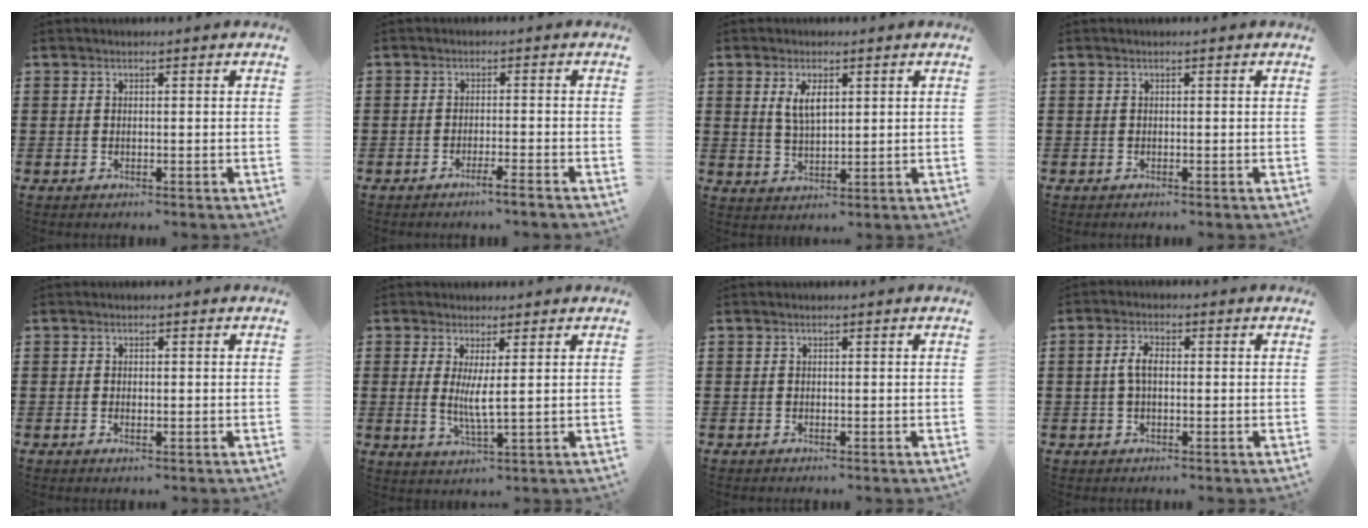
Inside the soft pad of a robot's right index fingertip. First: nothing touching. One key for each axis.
{"total": 2.3, "fx": -1.9, "fy": -0.3, "fz": 1.2, "tx": -0.021, "ty": -0.001, "tz": -0.035}
{"total": 4.2, "fx": 1.6, "fy": 1.8, "fz": 3.5, "tx": -0.074, "ty": 0.005, "tz": 0.027}
{"total": 0.0}
{"total": 0.8, "fx": -0.1, "fy": 0.4, "fz": 0.7, "tx": -0.016, "ty": -0.001, "tz": -0.001}
{"total": 4.2, "fx": 0.9, "fy": 0.3, "fz": 4.1, "tx": -0.078, "ty": -0.006, "tz": 0.015}
{"total": 0.0}
{"total": 3.5, "fx": 0.0, "fy": 1.8, "fz": 3.1, "tx": -0.069, "ty": 0.004, "tz": -0.003}